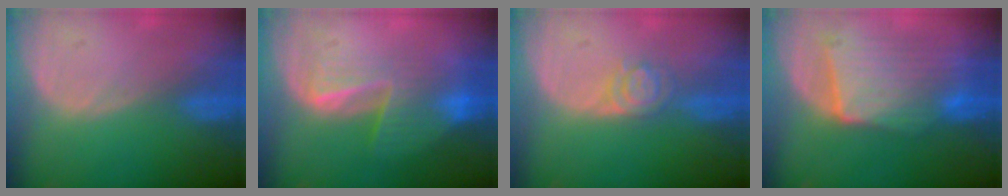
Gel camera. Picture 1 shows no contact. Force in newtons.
{"total": 7.4, "press": 6.7, "slide": 3.1}
{"total": 3.8, "press": 3.5, "slide": 1.6}
{"total": 9.3, "press": 8.7, "slide": 3.1}